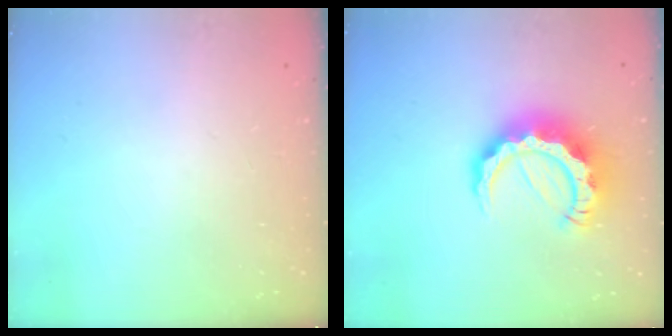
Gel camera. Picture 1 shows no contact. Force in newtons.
{"total": 14.0, "press": 13.9, "slide": 1.3}